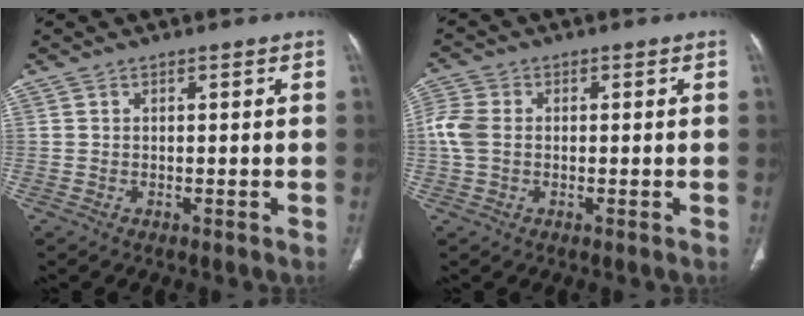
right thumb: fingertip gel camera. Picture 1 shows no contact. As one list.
[{"total": 5.1, "force": [0.0, 3.8, 3.4], "torque": [-0.096, 0.011, -0.005]}]